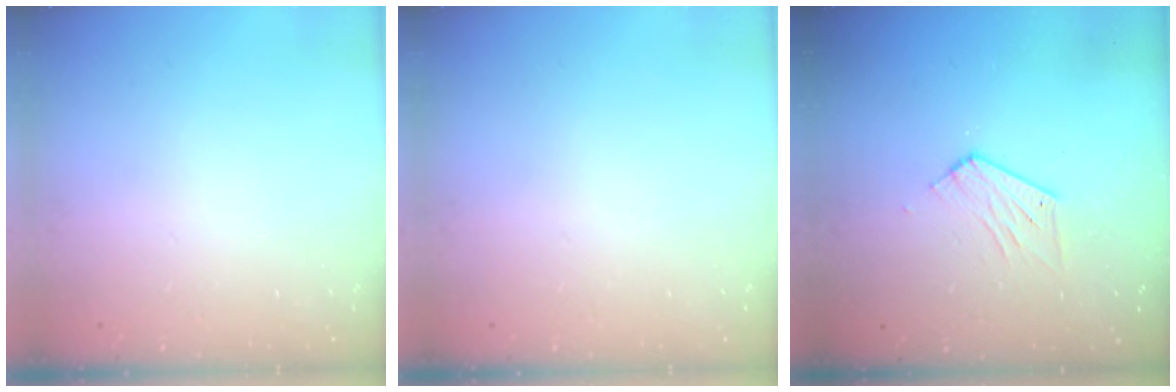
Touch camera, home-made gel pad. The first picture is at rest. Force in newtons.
{"total": 0.0}
{"total": 6.3, "press": 6.3, "slide": 0.7}